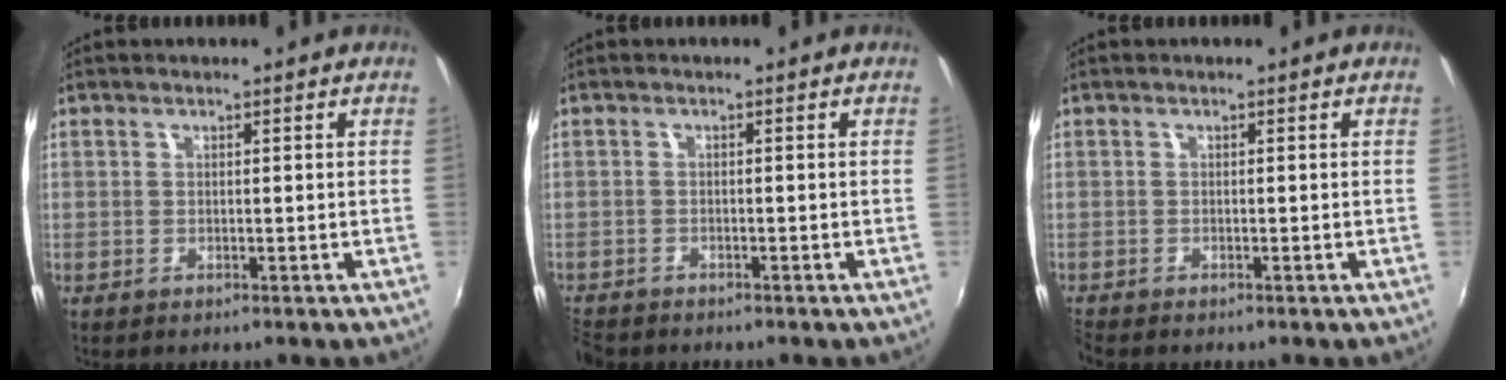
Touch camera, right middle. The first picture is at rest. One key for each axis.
{"total": 3.5, "fx": -3.2, "fy": 1.4, "fz": 0.6, "tx": -0.030, "ty": -0.016, "tz": -0.064}
{"total": 1.1, "fx": -1.1, "fy": 0.2, "fz": 0.1, "tx": -0.006, "ty": -0.008, "tz": -0.025}